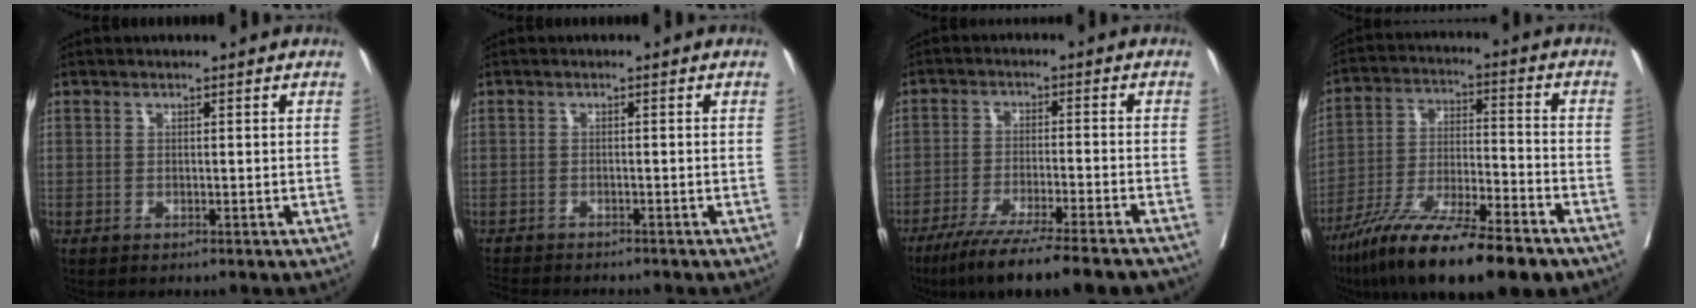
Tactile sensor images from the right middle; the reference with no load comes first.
{"total": 5.9, "force": [-5.5, 0.8, 2.0], "torque": [-0.026, -0.010, -0.086]}
{"total": 14.5, "force": [-12.0, 0.0, 8.1], "torque": [-0.114, -0.039, -0.187]}
{"total": 18.3, "force": [-13.1, 2.8, 12.5], "torque": [-0.208, -0.030, -0.230]}